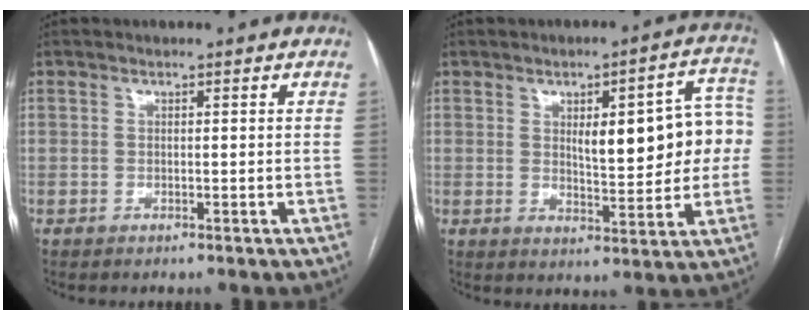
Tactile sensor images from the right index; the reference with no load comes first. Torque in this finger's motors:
{"motor_torque": [1.18, 0.76, 0.64, 0.08]}